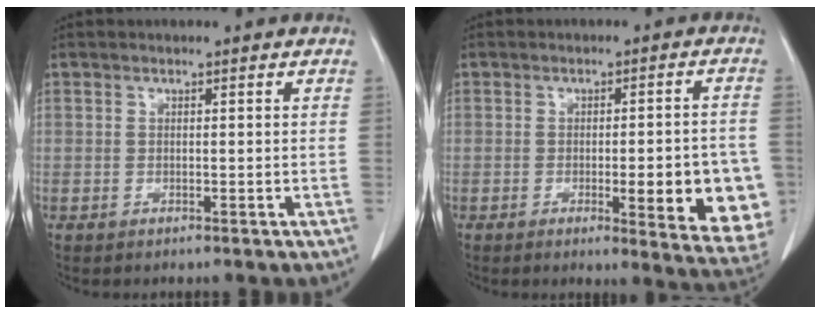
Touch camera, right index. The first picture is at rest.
{"total": 12.8, "force": [-3.2, 2.7, 12.1], "torque": [-0.098, 0.000, -0.030]}